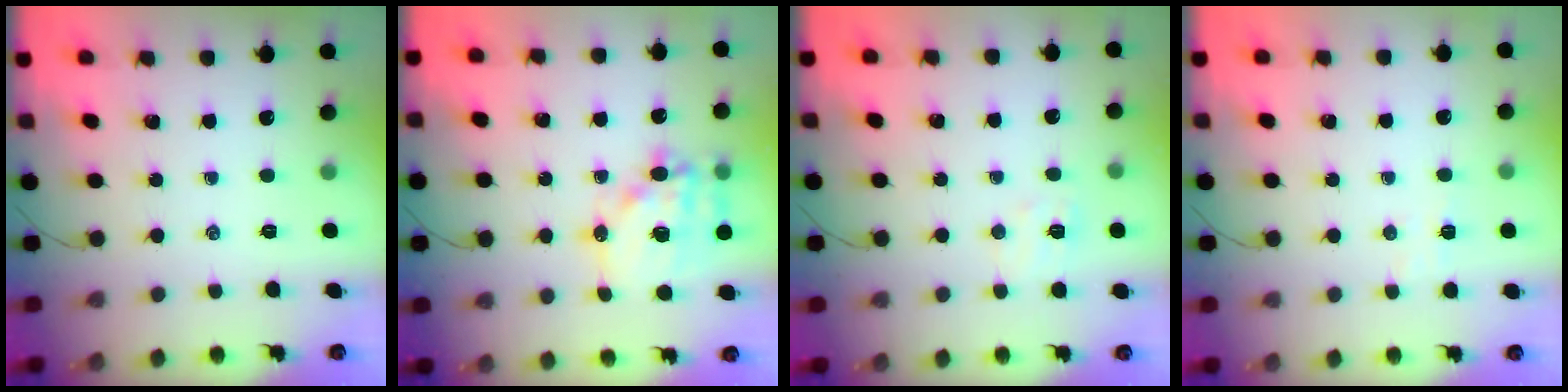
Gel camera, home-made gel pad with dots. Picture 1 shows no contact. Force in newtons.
{"total": 15.6, "press": 15.3, "slide": 3.2}
{"total": 5.2, "press": 5.1, "slide": 1.2}
{"total": 3.6, "press": 3.4, "slide": 1.0}